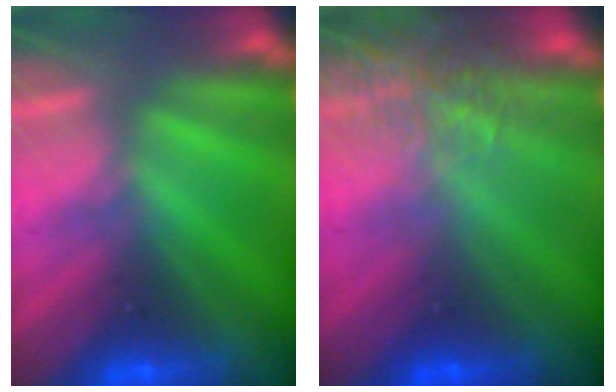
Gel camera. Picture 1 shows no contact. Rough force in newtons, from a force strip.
{"total": 7.3}